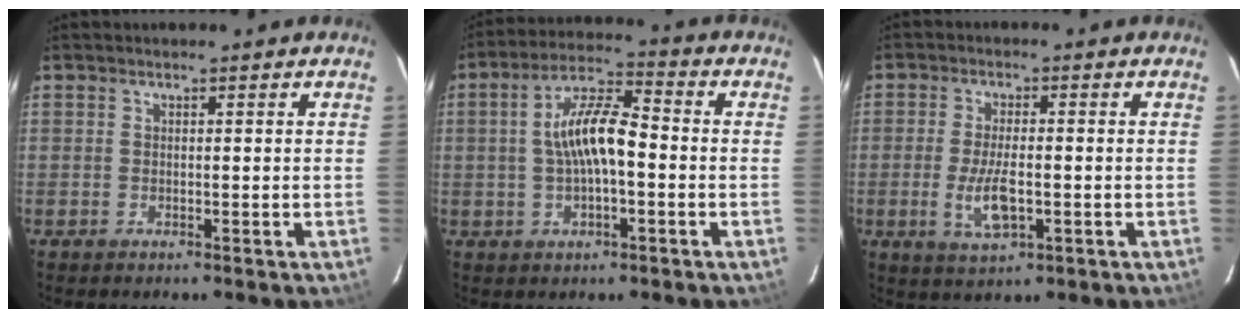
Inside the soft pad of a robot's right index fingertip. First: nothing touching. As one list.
[{"total": 9.8, "force": [-0.7, 3.4, 9.2], "torque": [-0.176, 0.019, -0.011]}, {"total": 7.0, "force": [-1.7, 2.5, 6.3], "torque": [-0.129, -0.010, -0.029]}]